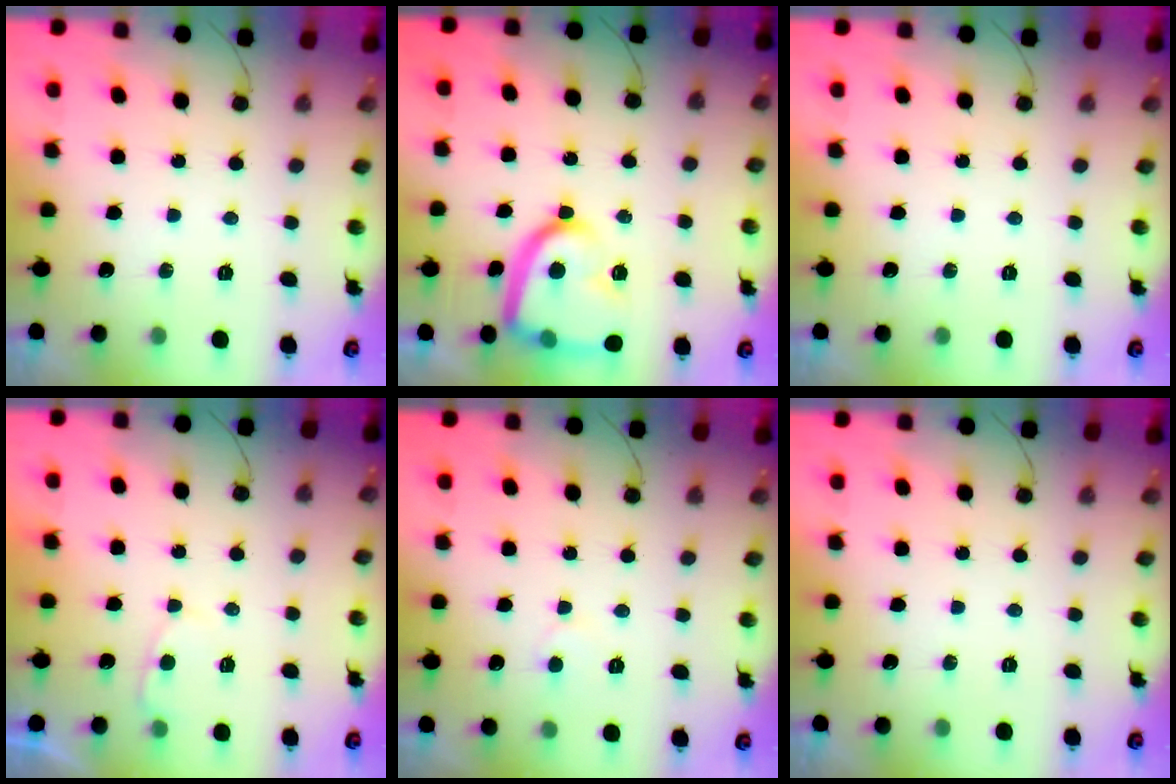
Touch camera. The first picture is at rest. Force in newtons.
{"total": 17.2, "press": 17.1, "slide": 1.5}
{"total": 0.0}
{"total": 2.7, "press": 2.7, "slide": 0.4}
{"total": 3.8, "press": 3.8, "slide": 0.4}
{"total": 0.0}